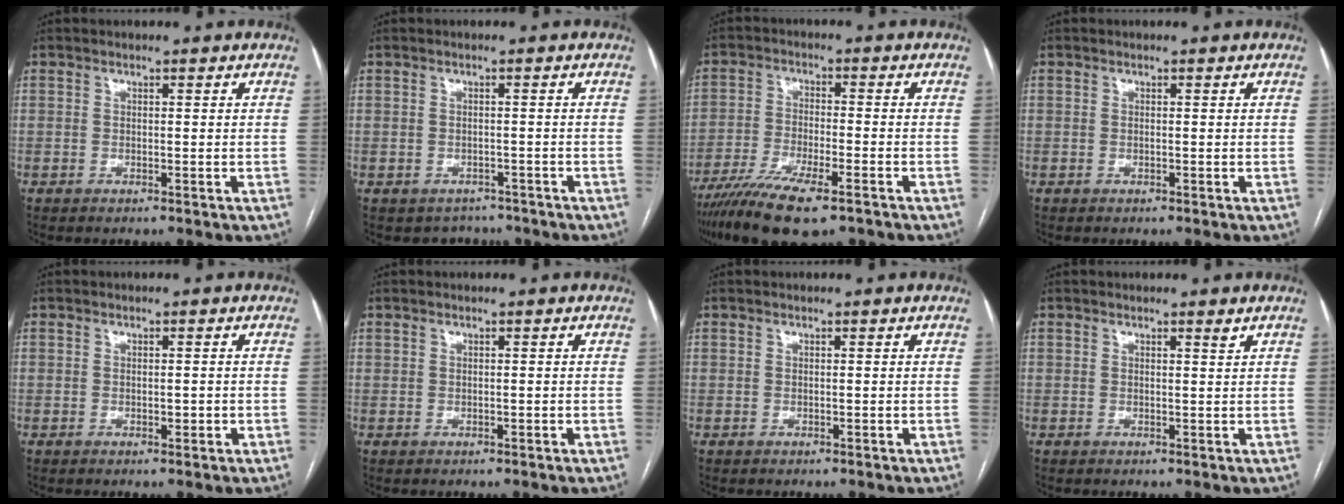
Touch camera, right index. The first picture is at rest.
{"total": 3.2, "force": [-2.6, 1.8, -0.3], "torque": [0.004, 0.011, -0.034]}
{"total": 12.3, "force": [-8.7, 2.3, 8.4], "torque": [-0.151, -0.029, -0.146]}
{"total": 0.0}
{"total": 1.1, "force": [-0.2, 0.6, 0.9], "torque": [-0.012, 0.000, -0.002]}
{"total": 0.0}
{"total": 0.0}
{"total": 0.7, "force": [0.6, -0.1, 0.4], "torque": [-0.014, -0.006, 0.010]}